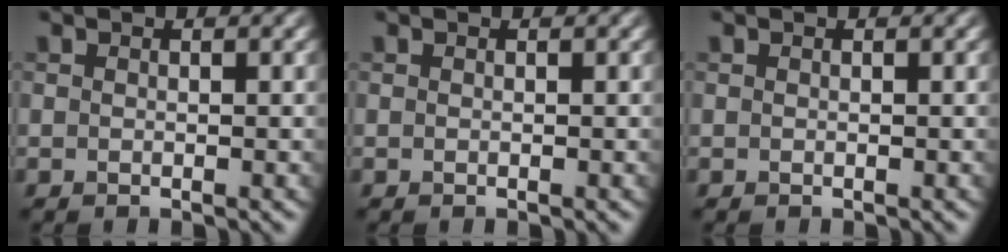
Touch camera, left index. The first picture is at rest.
{"total": 0.0}
{"total": 0.0}